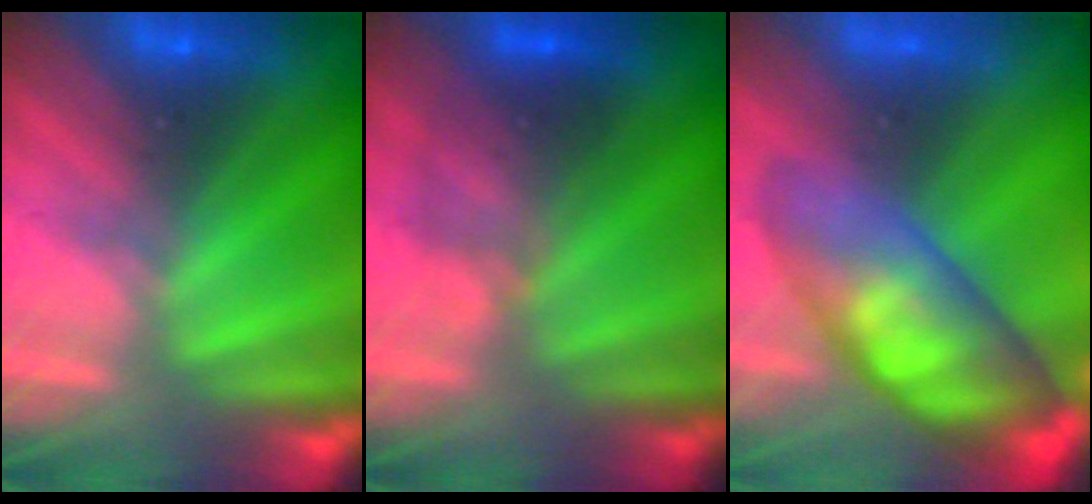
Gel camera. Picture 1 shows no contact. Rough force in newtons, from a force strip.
{"total": 2.5}
{"total": 7.7}